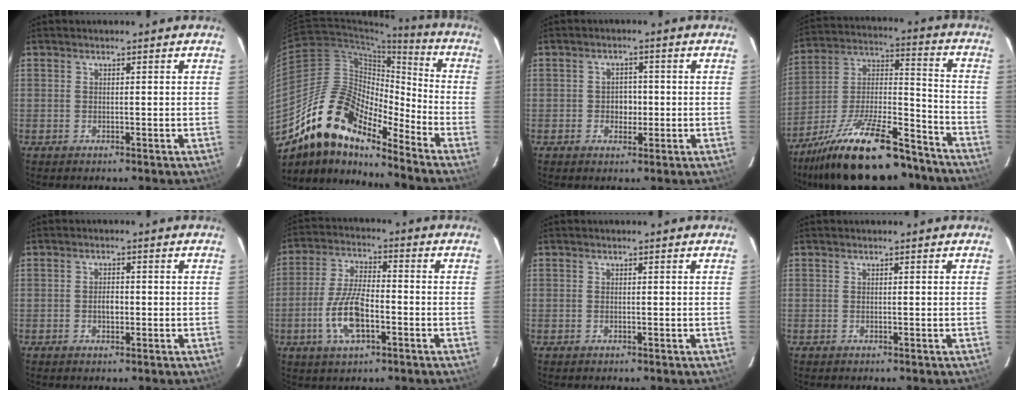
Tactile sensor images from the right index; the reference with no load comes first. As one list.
[{"total": 17.9, "force": [-13.9, 6.0, 9.6], "torque": [-0.168, -0.004, -0.273]}, {"total": 2.9, "force": [-0.5, 2.5, 1.4], "torque": [-0.021, 0.010, -0.007]}, {"total": 25.5, "force": [-18.9, 8.1, 15.1], "torque": [-0.274, -0.003, -0.291]}, {"total": 2.1, "force": [-0.4, 1.2, 1.6], "torque": [-0.029, 0.005, -0.007]}, {"total": 10.3, "force": [-3.7, 3.9, 8.8], "torque": [-0.184, 0.002, -0.068]}, {"total": 0.0}, {"total": 0.0}]